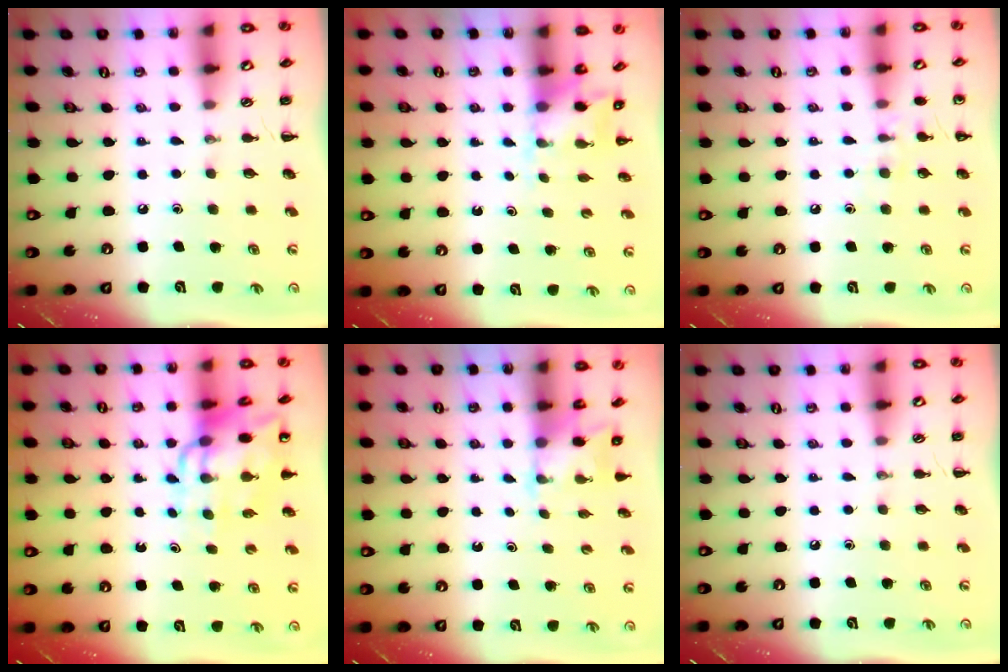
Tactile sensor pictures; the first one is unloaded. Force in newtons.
{"total": 2.3, "press": 2.3, "slide": 0.6}
{"total": 7.1, "press": 6.9, "slide": 1.6}
{"total": 11.9, "press": 11.4, "slide": 3.3}
{"total": 2.1, "press": 2.0, "slide": 0.6}
{"total": 0.0}